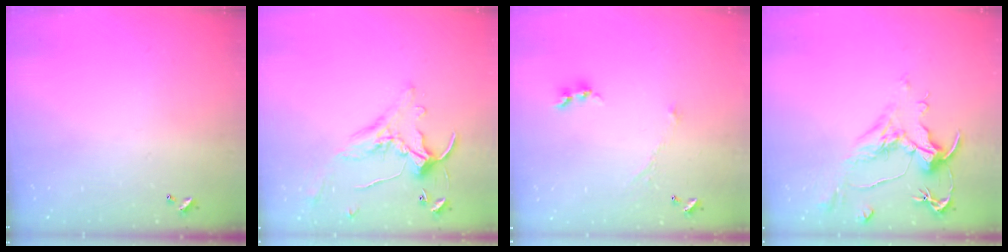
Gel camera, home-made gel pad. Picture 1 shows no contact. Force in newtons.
{"total": 0.9, "press": 0.1, "slide": 0.9}
{"total": 1.2, "press": 1.2, "slide": 0.1}
{"total": 1.6, "press": 0.8, "slide": 1.5}